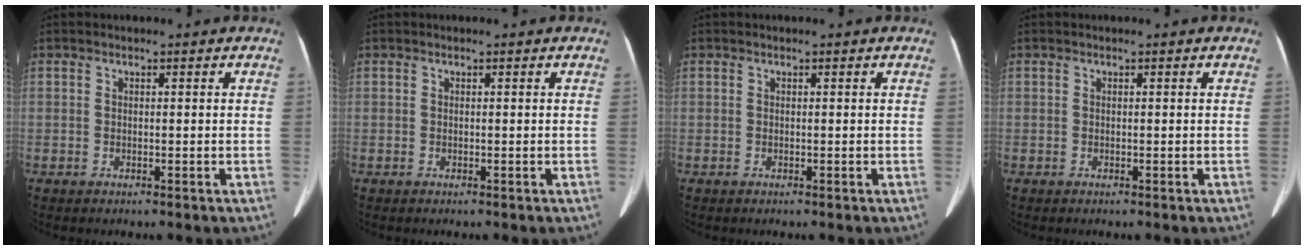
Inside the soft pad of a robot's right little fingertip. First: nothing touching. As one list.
[{"total": 0.0}, {"total": 0.0}, {"total": 0.0}]